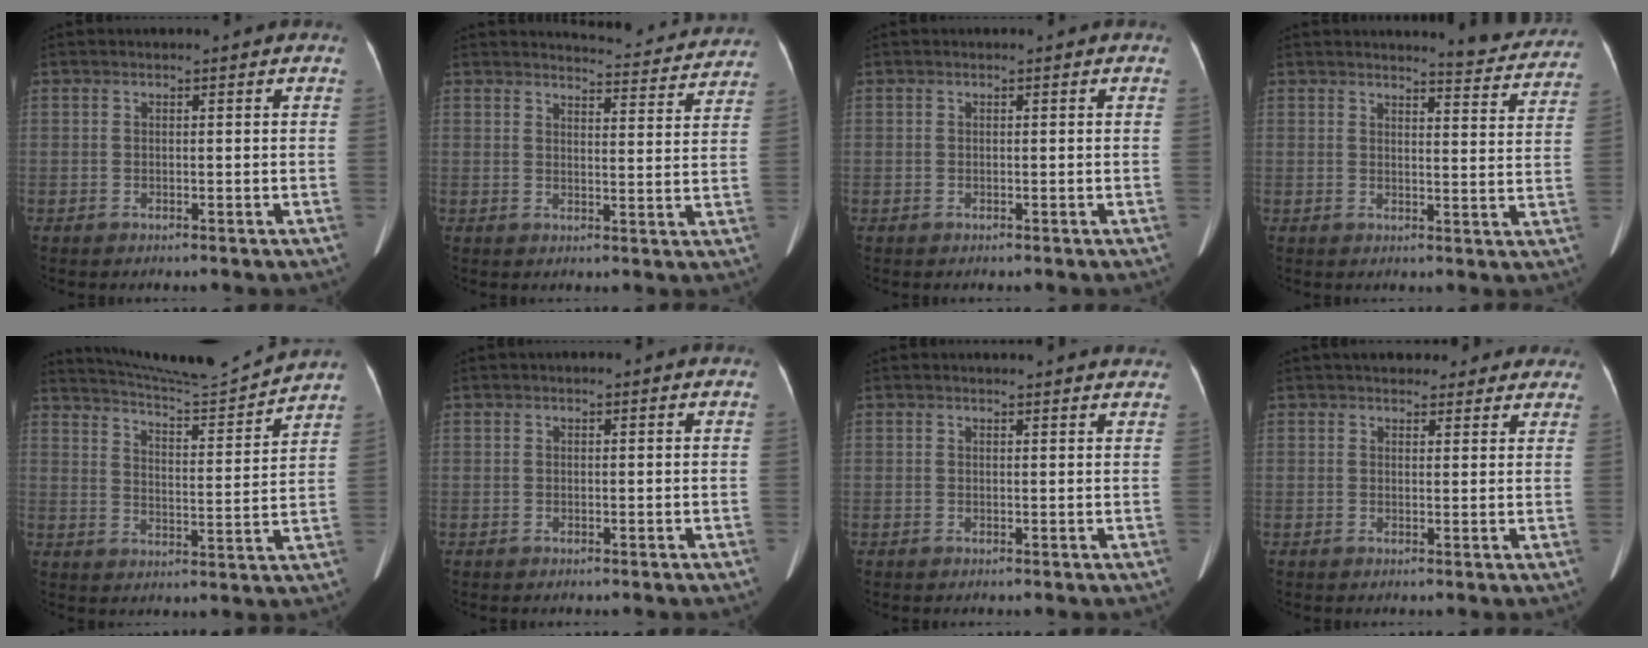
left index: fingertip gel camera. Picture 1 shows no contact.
{"total": 12.0, "force": [11.8, 1.5, 1.6], "torque": [-0.004, -0.026, 0.121]}
{"total": 0.0}
{"total": 8.5, "force": [8.3, 0.8, 1.4], "torque": [-0.008, -0.028, 0.081]}
{"total": 13.2, "force": [12.9, -1.8, 2.5], "torque": [-0.049, -0.029, 0.194]}
{"total": 0.9, "force": [0.7, 0.1, 0.5], "torque": [-0.008, 0.016, 0.010]}
{"total": 9.3, "force": [8.9, 1.2, 2.6], "torque": [-0.017, 0.013, 0.083]}
{"total": 13.2, "force": [11.5, 4.6, 4.4], "torque": [-0.028, 0.030, 0.135]}